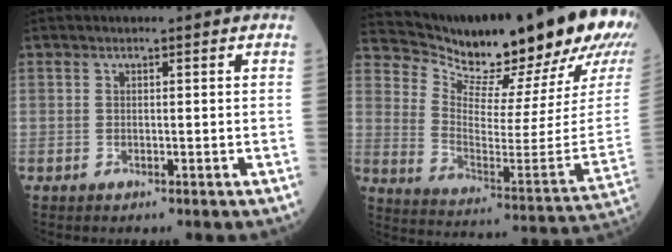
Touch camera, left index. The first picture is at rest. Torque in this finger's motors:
{"motor_torque": [0.55, -0.68, 0.23, 0.03]}